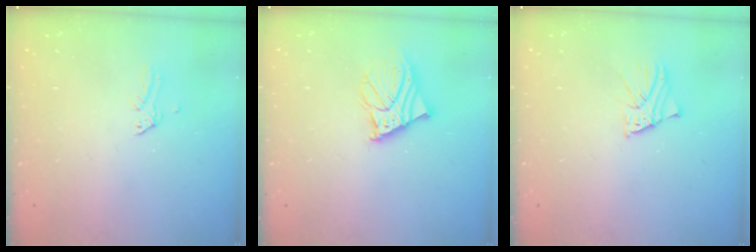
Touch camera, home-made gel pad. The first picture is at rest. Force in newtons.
{"total": 9.9, "press": 9.8, "slide": 1.3}
{"total": 2.6, "press": 2.6, "slide": 0.1}